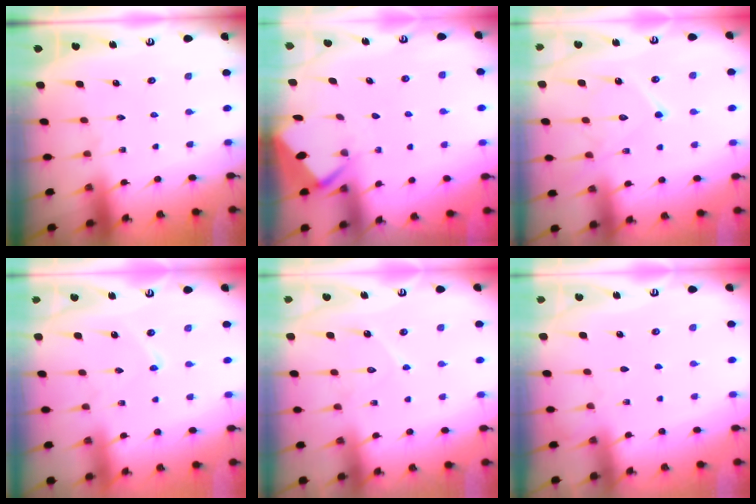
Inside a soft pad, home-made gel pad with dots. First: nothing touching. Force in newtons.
{"total": 2.8, "press": 2.8, "slide": 0.4}
{"total": 14.0, "press": 13.9, "slide": 1.0}
{"total": 3.8, "press": 3.7, "slide": 0.6}
{"total": 8.1, "press": 8.1, "slide": 0.7}
{"total": 3.4, "press": 3.4, "slide": 0.4}